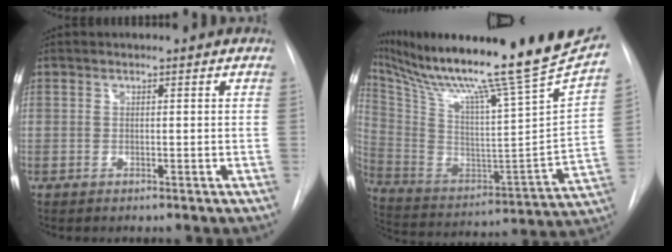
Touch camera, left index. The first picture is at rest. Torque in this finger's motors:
{"motor_torque": [0.89, -1.25, 0.19, 0.14]}